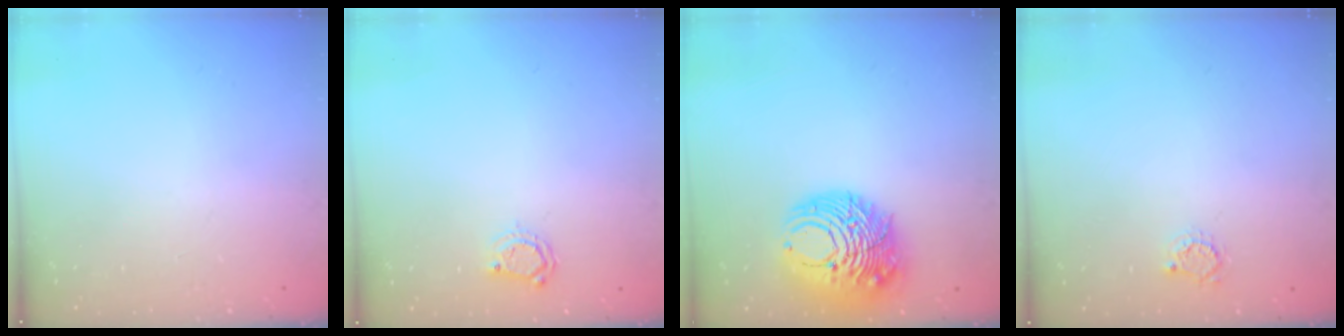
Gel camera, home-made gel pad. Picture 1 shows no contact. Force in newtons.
{"total": 3.9, "press": 3.9, "slide": 0.6}
{"total": 14.1, "press": 13.9, "slide": 1.9}
{"total": 2.7, "press": 2.7, "slide": 0.4}